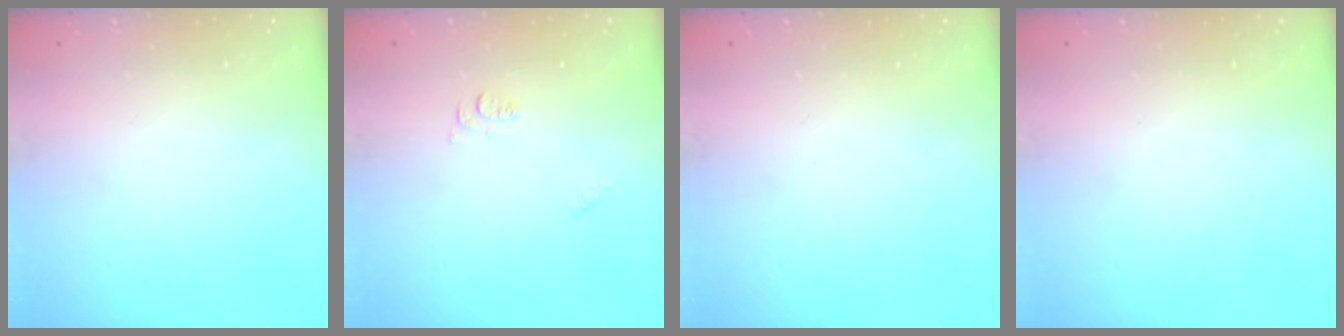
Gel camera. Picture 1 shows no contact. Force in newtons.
{"total": 4.4, "press": 4.3, "slide": 0.6}
{"total": 0.0}
{"total": 0.0}